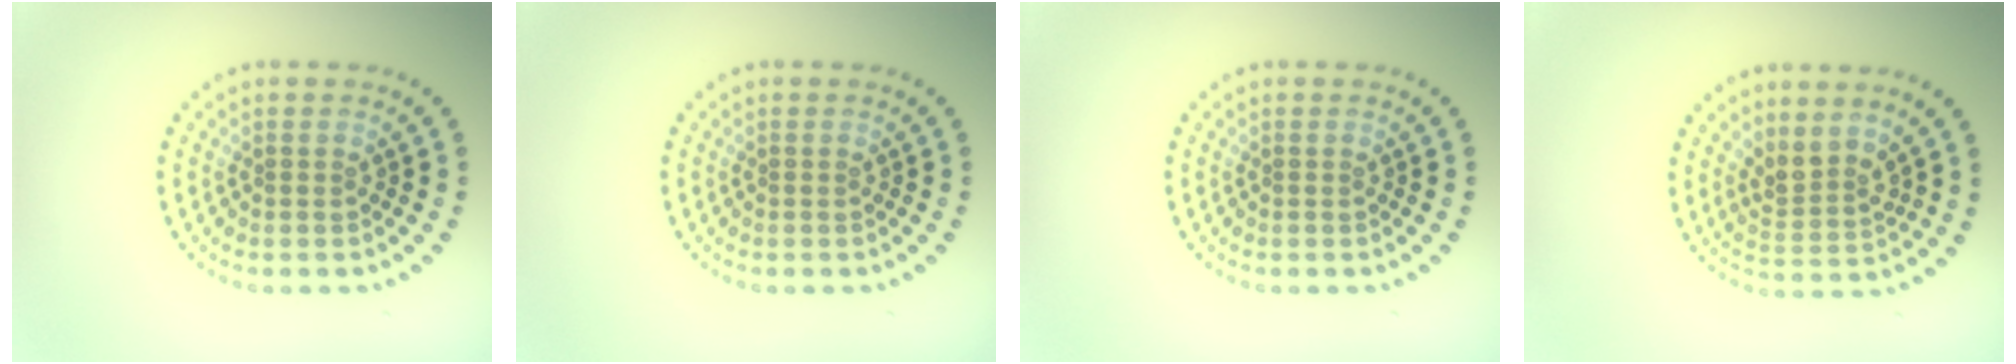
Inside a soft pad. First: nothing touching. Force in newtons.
{"total": 0.0}
{"total": 0.0}
{"total": 2.4, "press": 1.8, "slide": 1.6}